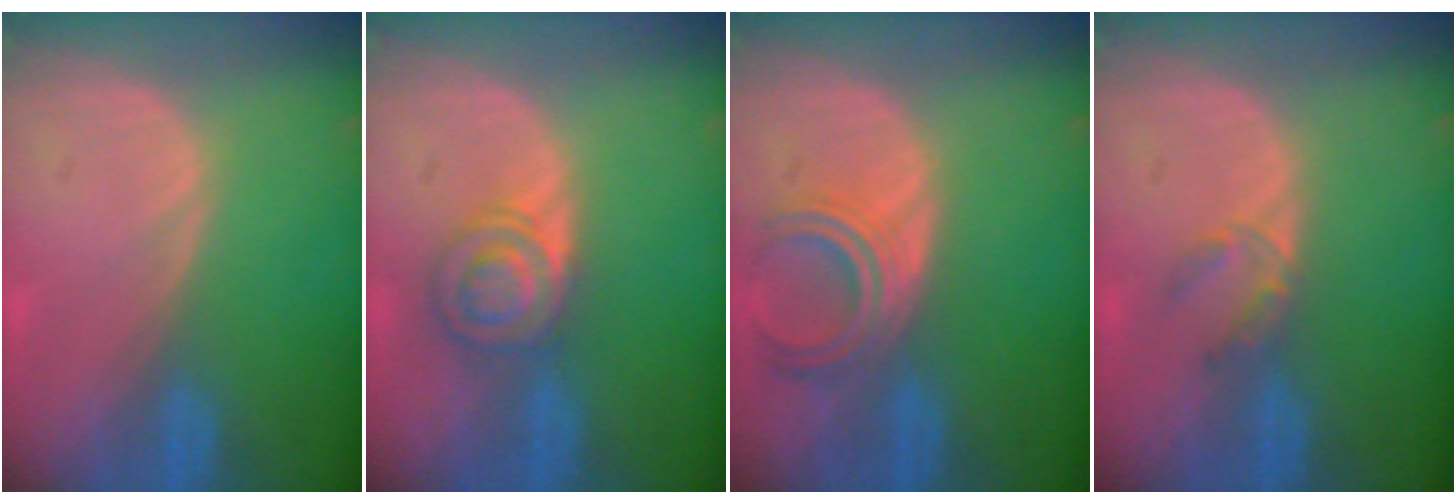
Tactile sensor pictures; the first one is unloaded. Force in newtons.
{"total": 5.2, "press": 5.2, "slide": 0.4}
{"total": 5.1, "press": 5.0, "slide": 0.5}
{"total": 2.7, "press": 2.5, "slide": 1.0}